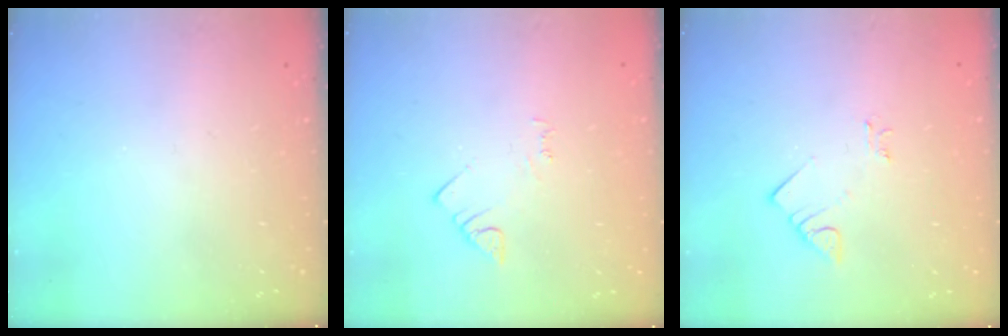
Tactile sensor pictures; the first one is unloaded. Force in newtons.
{"total": 2.5, "press": 2.5, "slide": 0.4}
{"total": 3.2, "press": 3.2, "slide": 0.1}